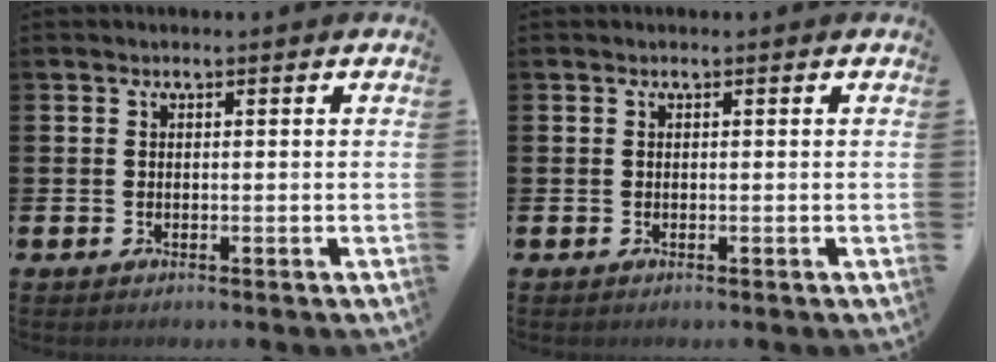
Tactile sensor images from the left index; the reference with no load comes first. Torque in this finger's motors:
{"motor_torque": [-0.03, 0.01, 0.04, 0.00]}